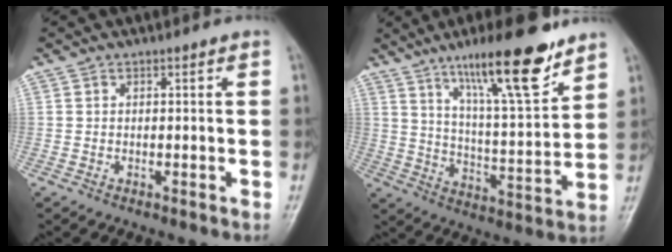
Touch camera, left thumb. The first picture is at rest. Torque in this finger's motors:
{"motor_torque": [0.70, 0.23, 1.45, -1.31, 0.19]}